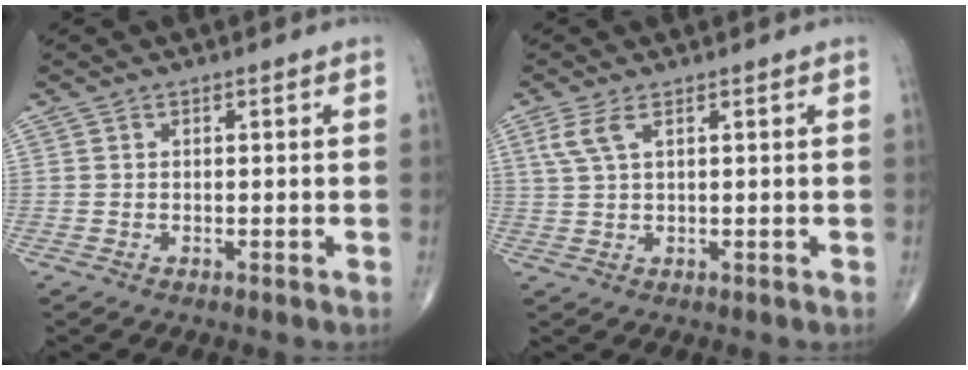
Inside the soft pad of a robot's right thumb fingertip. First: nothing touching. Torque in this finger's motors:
{"motor_torque": [0.01, 0.01, 0.26, 0.18, 0.02]}